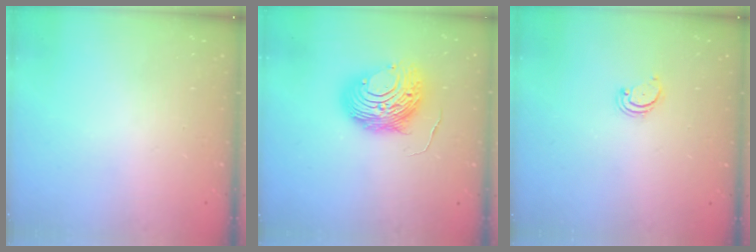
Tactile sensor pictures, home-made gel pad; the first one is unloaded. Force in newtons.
{"total": 11.2, "press": 11.1, "slide": 1.1}
{"total": 2.6, "press": 2.5, "slide": 0.5}